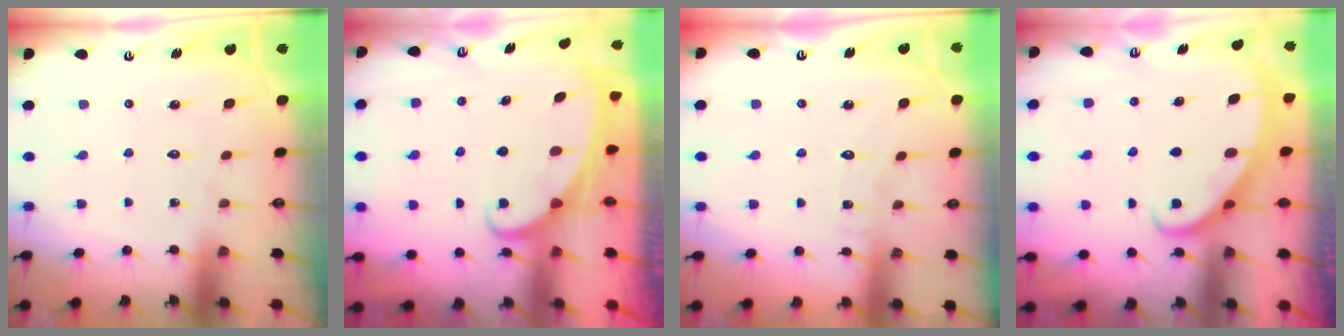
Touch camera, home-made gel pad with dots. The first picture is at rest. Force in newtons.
{"total": 2.1, "press": 2.1, "slide": 0.3}
{"total": 4.8, "press": 4.7, "slide": 0.4}
{"total": 2.3, "press": 2.3, "slide": 0.2}